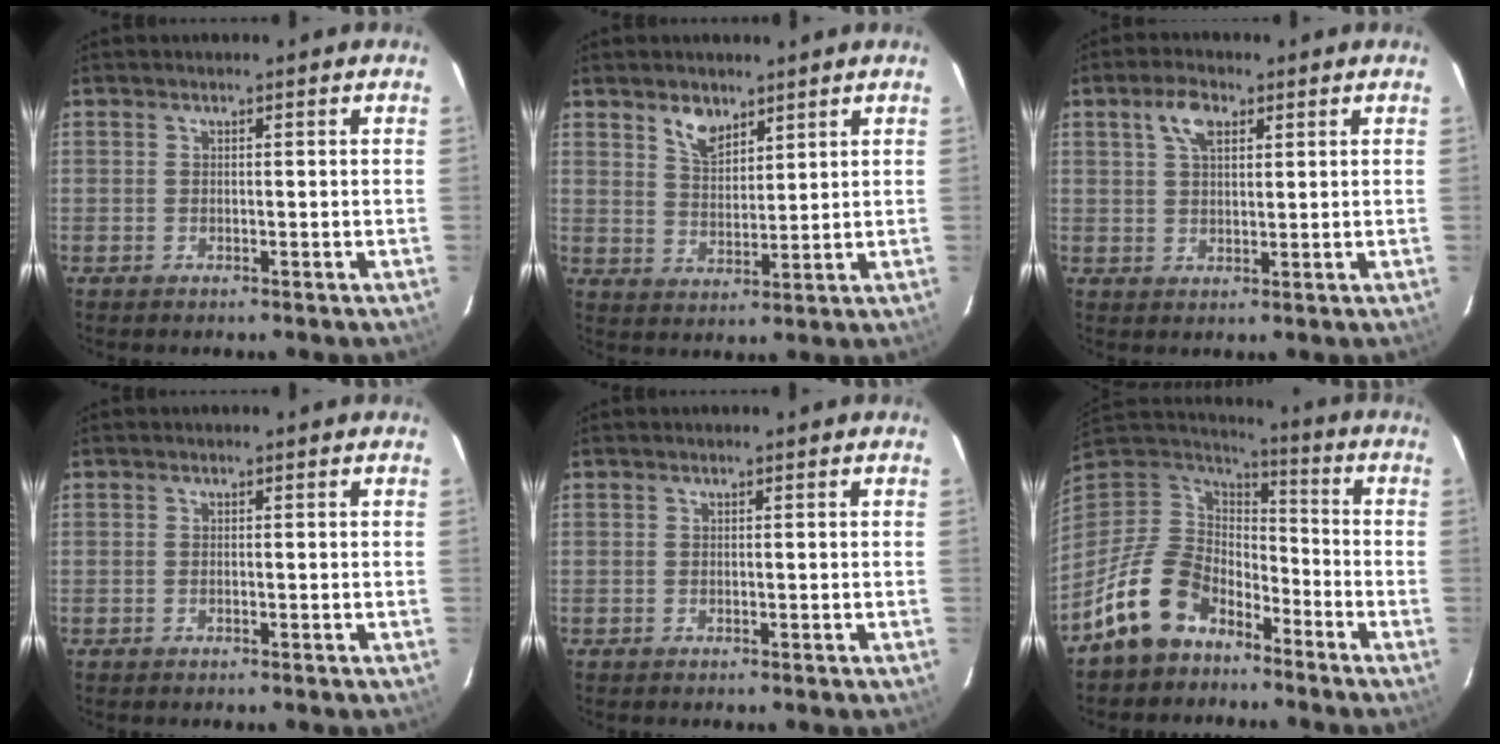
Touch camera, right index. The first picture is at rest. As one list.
[{"total": 5.3, "force": [3.8, 2.7, 2.7], "torque": [-0.045, 0.004, 0.073]}, {"total": 4.9, "force": [2.3, 2.5, 3.5], "torque": [-0.066, 0.013, 0.042]}, {"total": 0.0}, {"total": 0.0}, {"total": 14.4, "force": [-9.6, 8.8, 6.2], "torque": [-0.150, 0.014, -0.167]}]